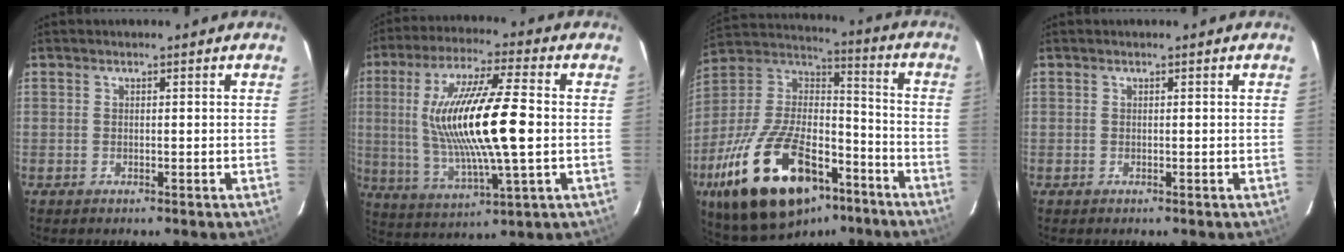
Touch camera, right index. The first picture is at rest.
{"total": 19.1, "force": [0.6, 3.3, 18.8], "torque": [-0.353, -0.005, 0.020]}
{"total": 29.0, "force": [-15.6, 14.0, 20.1], "torque": [-0.400, -0.012, -0.255]}
{"total": 0.0}